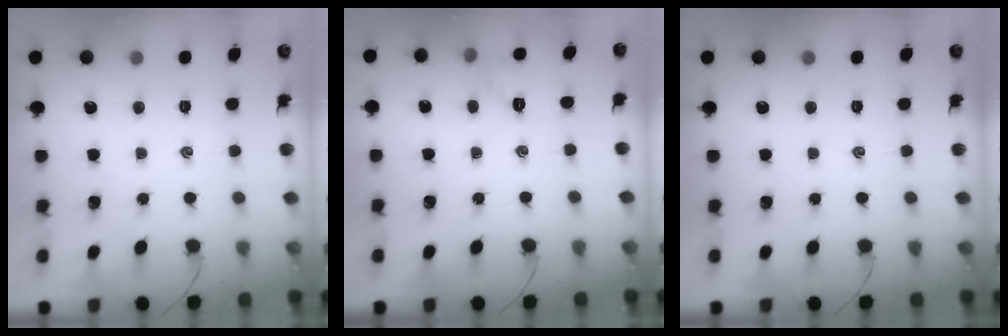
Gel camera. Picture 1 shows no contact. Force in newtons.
{"total": 4.8, "press": 4.8, "slide": 0.2}
{"total": 0.0}